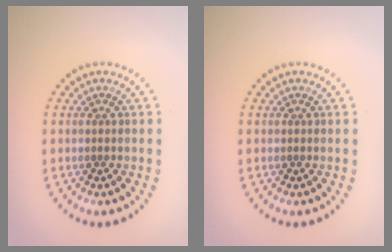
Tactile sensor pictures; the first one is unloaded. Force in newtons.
{"total": 0.0}